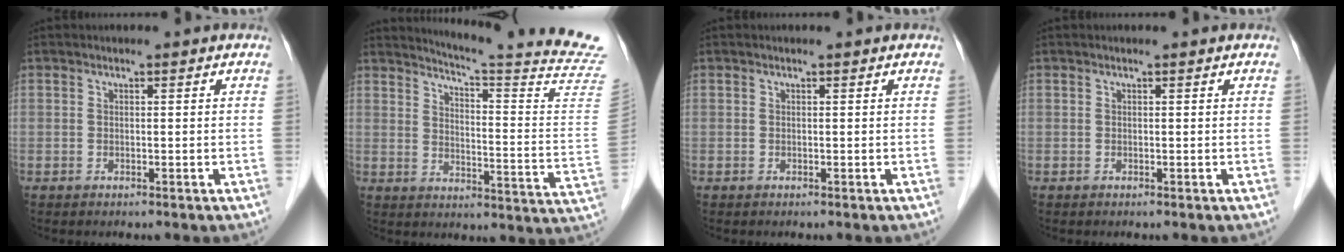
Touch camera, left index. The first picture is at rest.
{"total": 20.7, "force": [19.3, -3.2, 6.7], "torque": [-0.117, -0.153, 0.226]}
{"total": 0.0}
{"total": 0.0}